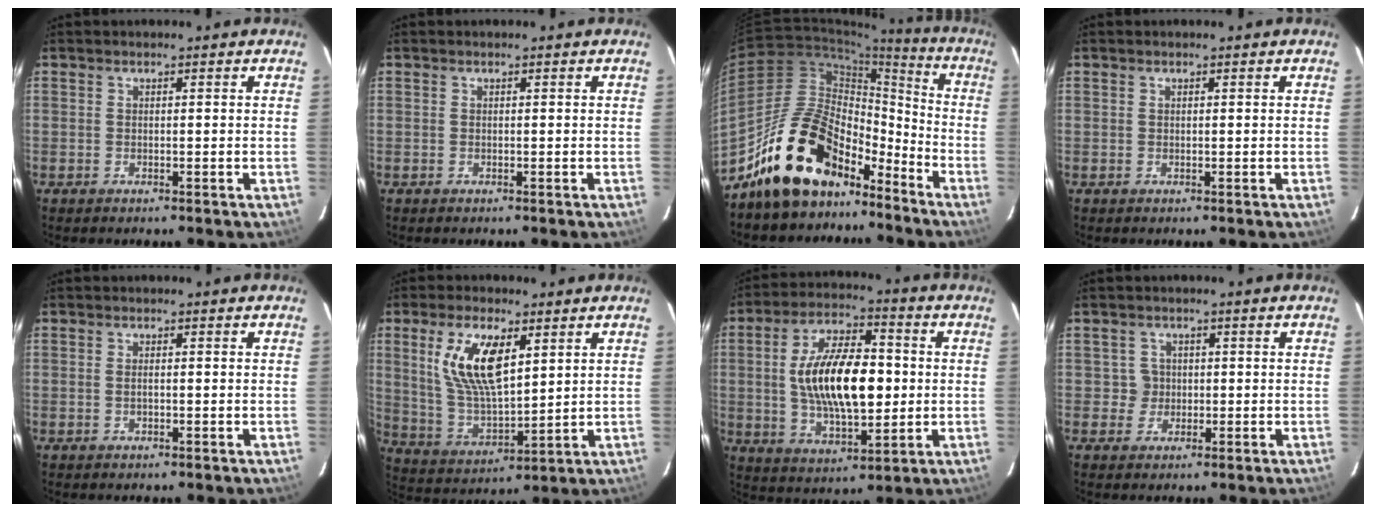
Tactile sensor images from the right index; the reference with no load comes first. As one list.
[{"total": 0.0}, {"total": 18.9, "force": [-14.3, 9.2, 8.1], "torque": [-0.151, 0.035, -0.233]}, {"total": 0.0}, {"total": 1.2, "force": [-0.1, 0.5, 1.0], "torque": [-0.020, 0.001, -0.003]}, {"total": 13.5, "force": [5.0, 5.5, 11.2], "torque": [-0.222, 0.005, 0.106]}, {"total": 17.2, "force": [0.2, 7.8, 15.4], "torque": [-0.279, 0.011, 0.011]}, {"total": 2.9, "force": [0.0, 2.9, -0.1], "torque": [0.010, 0.015, 0.003]}]